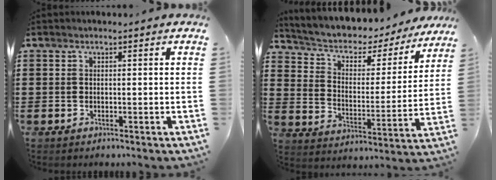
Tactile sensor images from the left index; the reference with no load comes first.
{"total": 4.3, "force": [3.0, 2.3, 2.0], "torque": [-0.058, -0.022, 0.042]}